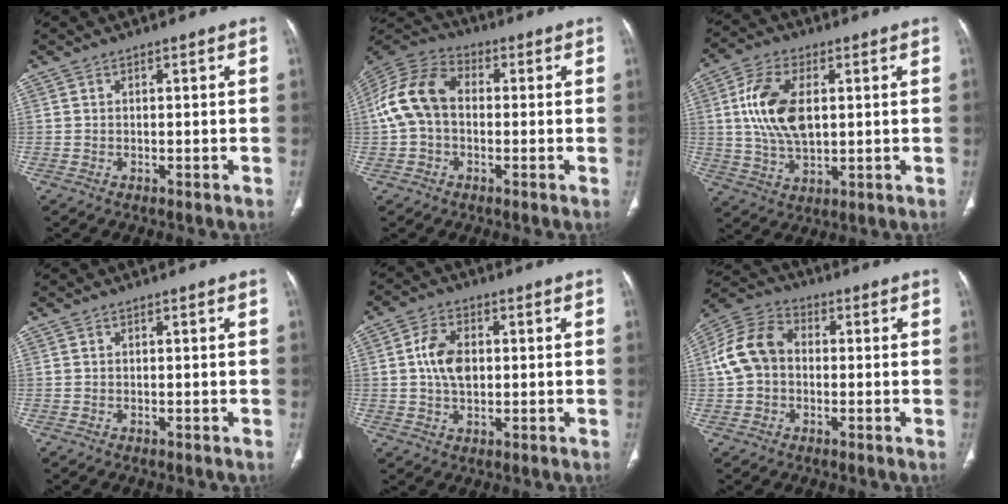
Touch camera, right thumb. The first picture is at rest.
{"total": 12.4, "force": [0.1, 8.7, 8.9], "torque": [-0.177, 0.035, -0.009]}
{"total": 12.5, "force": [2.1, 7.0, 10.1], "torque": [-0.196, -0.002, 0.042]}
{"total": 0.0}
{"total": 7.2, "force": [0.7, 4.7, 5.4], "torque": [-0.092, 0.004, 0.012]}
{"total": 10.4, "force": [0.1, 7.9, 6.7], "torque": [-0.128, 0.032, -0.010]}